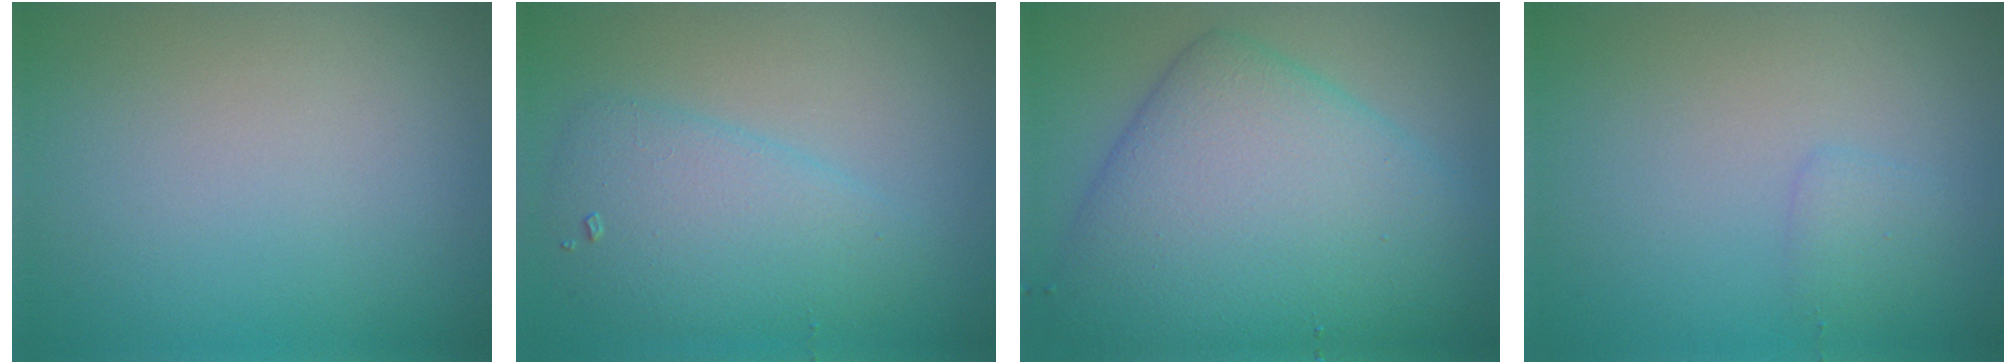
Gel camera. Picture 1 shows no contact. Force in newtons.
{"total": 4.1, "press": 4.1, "slide": 0.2}
{"total": 10.4, "press": 10.4, "slide": 0.0}
{"total": 1.1, "press": 1.1, "slide": 0.1}